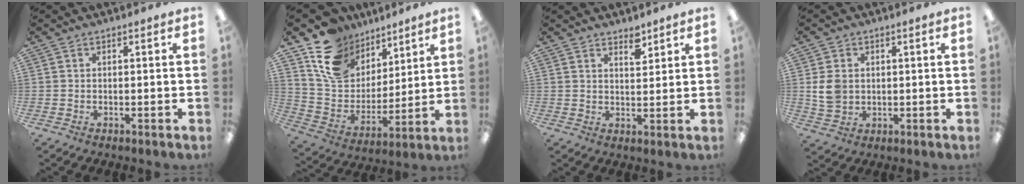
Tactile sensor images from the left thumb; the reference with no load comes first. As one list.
[{"total": 16.1, "force": [10.2, 11.0, 5.8], "torque": [-0.122, -0.058, 0.200]}, {"total": 3.9, "force": [3.2, 1.6, 1.6], "torque": [-0.004, -0.023, 0.051]}, {"total": 6.1, "force": [0.8, 5.0, 3.5], "torque": [-0.073, 0.005, 0.016]}]